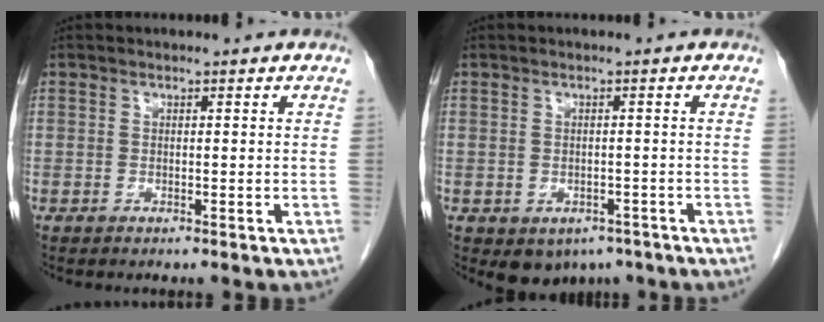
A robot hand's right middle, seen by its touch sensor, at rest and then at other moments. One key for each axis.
{"total": 4.5, "fx": -2.7, "fy": 3.1, "fz": 1.7, "tx": -0.017, "ty": -0.001, "tz": -0.028}